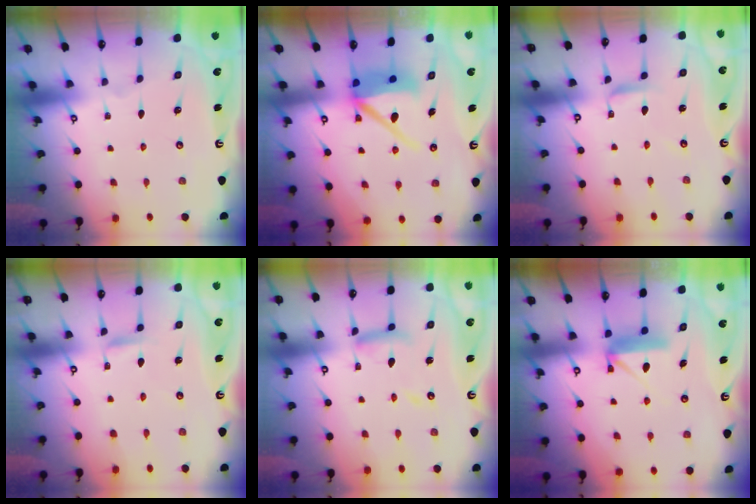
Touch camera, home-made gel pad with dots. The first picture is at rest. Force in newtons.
{"total": 9.8, "press": 9.7, "slide": 1.2}
{"total": 2.7, "press": 2.7, "slide": 0.2}
{"total": 1.6, "press": 1.6, "slide": 0.2}
{"total": 11.7, "press": 11.7, "slide": 1.2}
{"total": 8.7, "press": 8.7, "slide": 0.4}